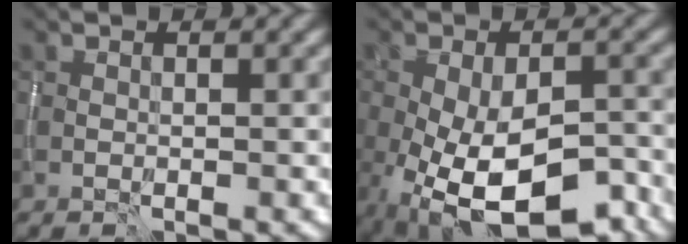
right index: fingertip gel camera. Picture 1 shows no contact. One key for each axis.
{"total": 12.3, "fx": -5.4, "fy": 5.8, "fz": 9.4, "tx": -0.164, "ty": -0.043, "tz": -0.077}